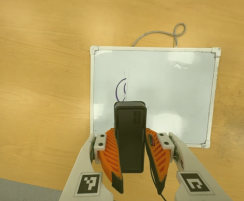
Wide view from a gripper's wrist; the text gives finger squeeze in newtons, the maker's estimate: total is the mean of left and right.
{"total": 7.3, "left": 5.8, "right": 8.8}